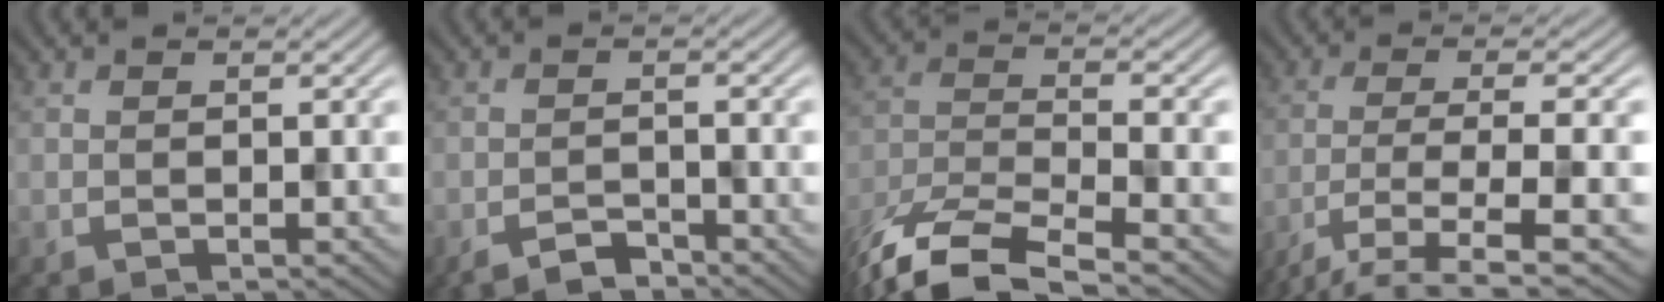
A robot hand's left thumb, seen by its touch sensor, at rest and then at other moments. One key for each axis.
{"total": 2.1, "fx": -2.1, "fy": 0.2, "fz": 0.1, "tx": 0.000, "ty": 0.006, "tz": -0.038}
{"total": 11.4, "fx": -9.0, "fy": 3.5, "fz": 6.1, "tx": -0.138, "ty": -0.022, "tz": -0.166}
{"total": 8.0, "fx": -4.7, "fy": 1.8, "fz": 6.2, "tx": -0.107, "ty": -0.011, "tz": -0.079}